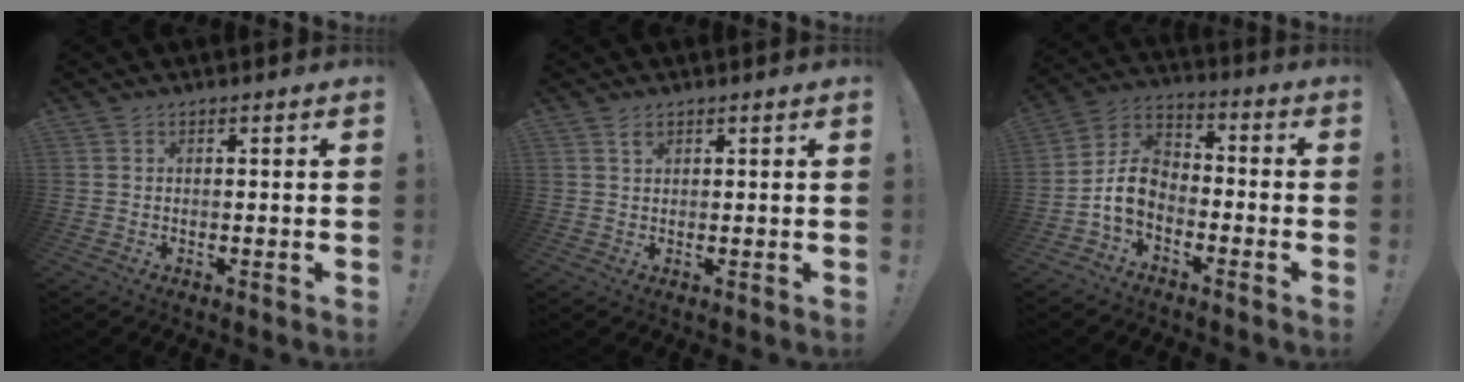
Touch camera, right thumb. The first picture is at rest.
{"total": 1.6, "force": [1.1, 0.7, 0.9], "torque": [-0.008, -0.004, 0.018]}
{"total": 9.3, "force": [-3.9, 6.6, 5.2], "torque": [-0.098, 0.017, -0.068]}